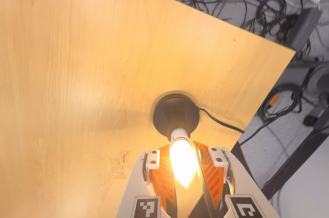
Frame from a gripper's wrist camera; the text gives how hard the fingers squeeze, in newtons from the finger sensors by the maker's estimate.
{"total": 14.8, "left": 13.4, "right": 16.2}